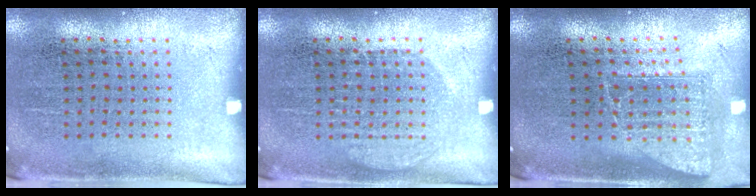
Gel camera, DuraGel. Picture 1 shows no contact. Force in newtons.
{"total": 1.6, "press": 1.5, "slide": 0.4}
{"total": 1.4, "press": 1.1, "slide": 0.9}